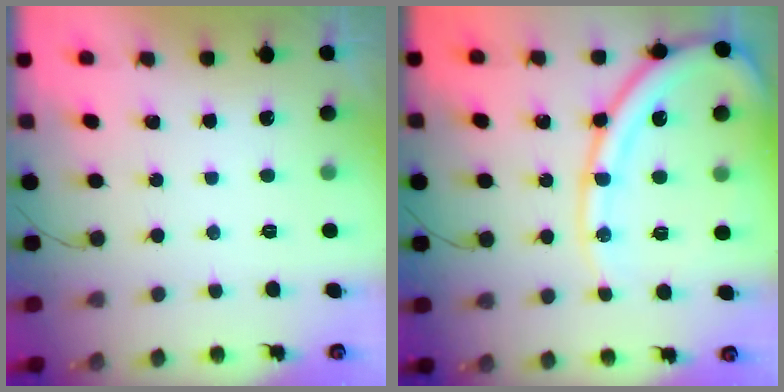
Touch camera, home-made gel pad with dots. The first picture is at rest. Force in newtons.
{"total": 15.7, "press": 15.5, "slide": 2.3}